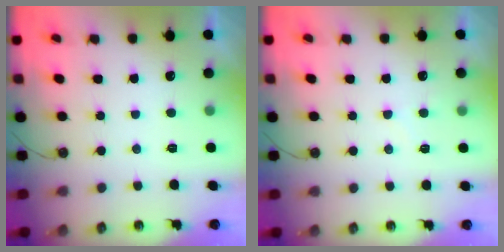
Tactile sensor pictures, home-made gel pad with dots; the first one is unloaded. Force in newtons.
{"total": 6.1, "press": 6.1, "slide": 0.7}